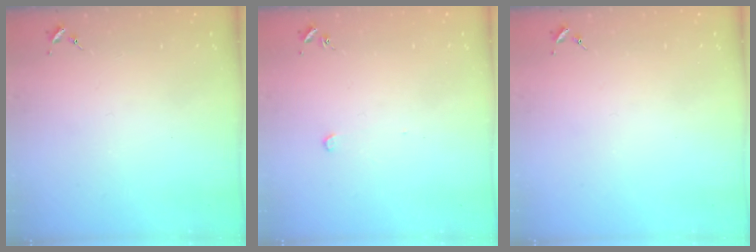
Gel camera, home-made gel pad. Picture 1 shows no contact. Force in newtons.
{"total": 2.6, "press": 2.6, "slide": 0.1}
{"total": 0.0}